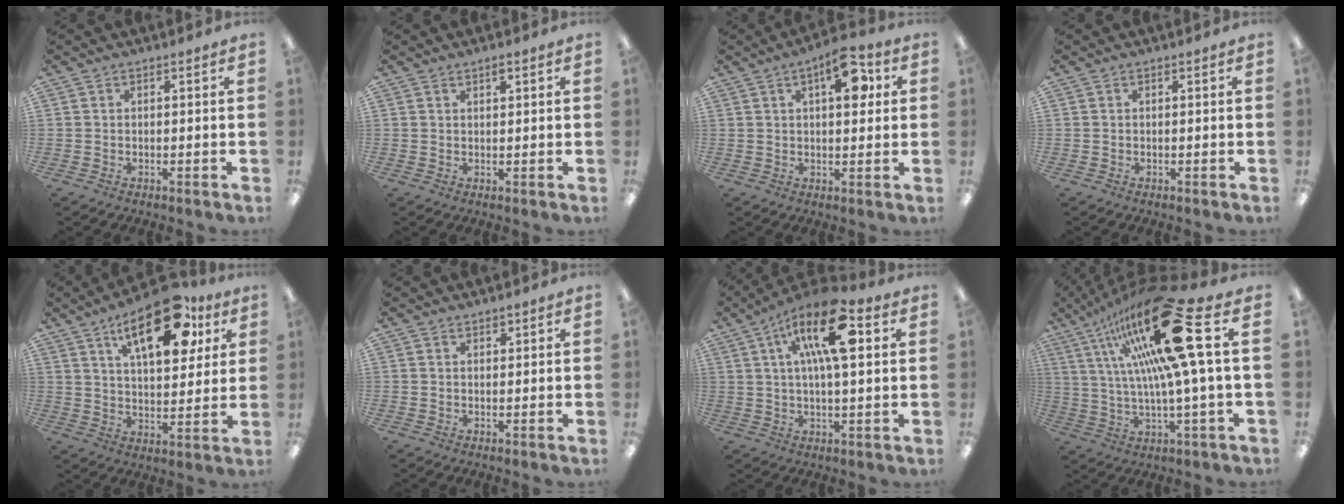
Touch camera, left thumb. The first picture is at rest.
{"total": 1.4, "force": [1.1, 0.4, 0.7], "torque": [-0.008, -0.005, 0.019]}
{"total": 10.3, "force": [4.1, 4.7, 8.3], "torque": [-0.106, -0.013, 0.062]}
{"total": 0.0}
{"total": 19.9, "force": [10.6, 9.1, 14.2], "torque": [-0.208, -0.037, 0.170]}
{"total": 1.0, "force": [0.9, 0.4, 0.1], "torque": [0.007, -0.005, 0.017]}
{"total": 16.6, "force": [6.1, 6.3, 14.1], "torque": [-0.232, -0.009, 0.098]}
{"total": 27.2, "force": [10.7, 5.3, 24.5], "torque": [-0.437, -0.063, 0.157]}